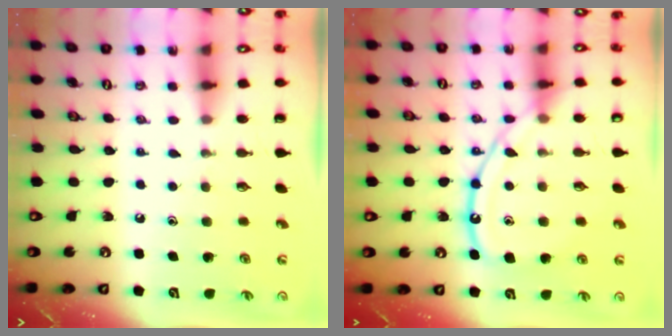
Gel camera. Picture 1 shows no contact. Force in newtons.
{"total": 15.2, "press": 15.1, "slide": 1.3}